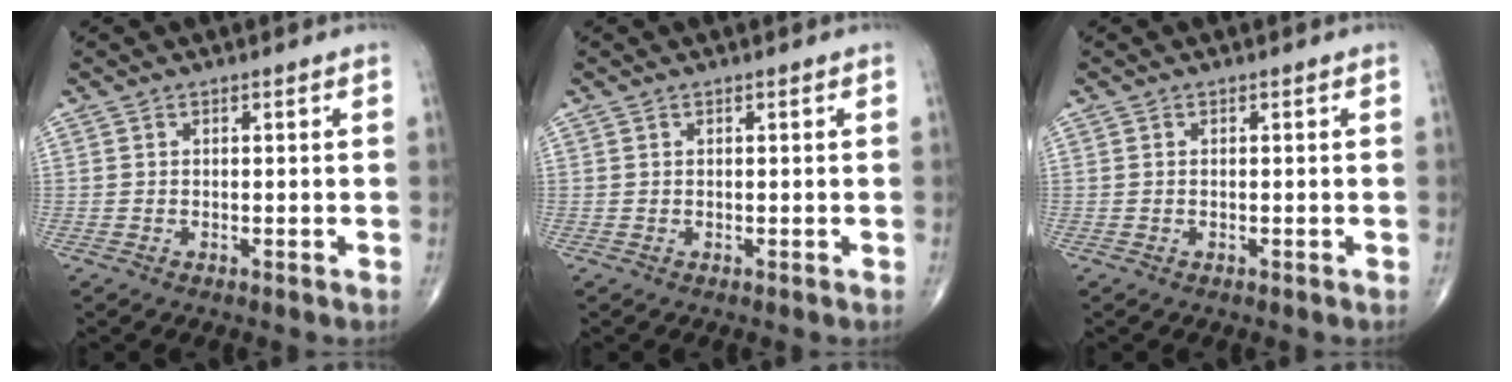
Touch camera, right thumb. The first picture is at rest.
{"total": 0.0}
{"total": 0.0}